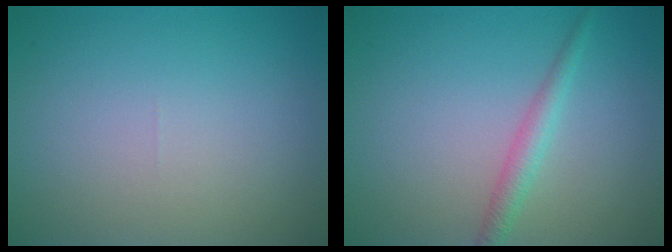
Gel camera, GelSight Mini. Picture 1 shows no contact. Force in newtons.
{"total": 1.9, "press": 1.9, "slide": 0.1}